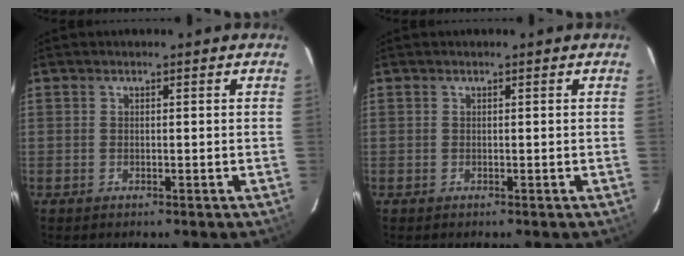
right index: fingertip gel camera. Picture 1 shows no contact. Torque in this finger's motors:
{"motor_torque": [0.00, 0.00, 0.02, 0.00]}